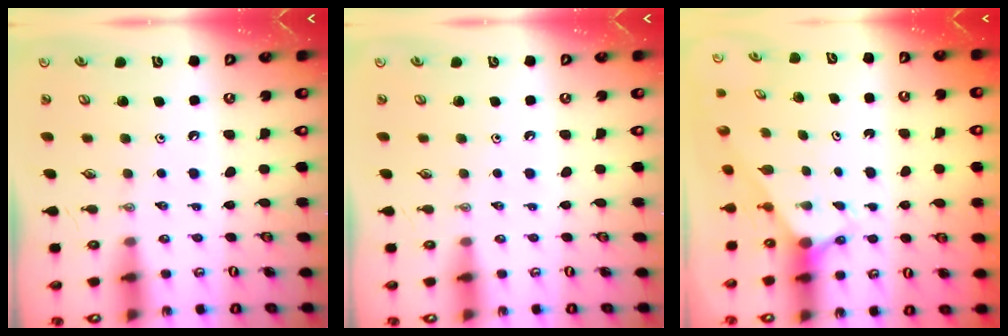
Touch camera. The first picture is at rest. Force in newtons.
{"total": 0.0}
{"total": 2.9, "press": 2.9, "slide": 0.0}